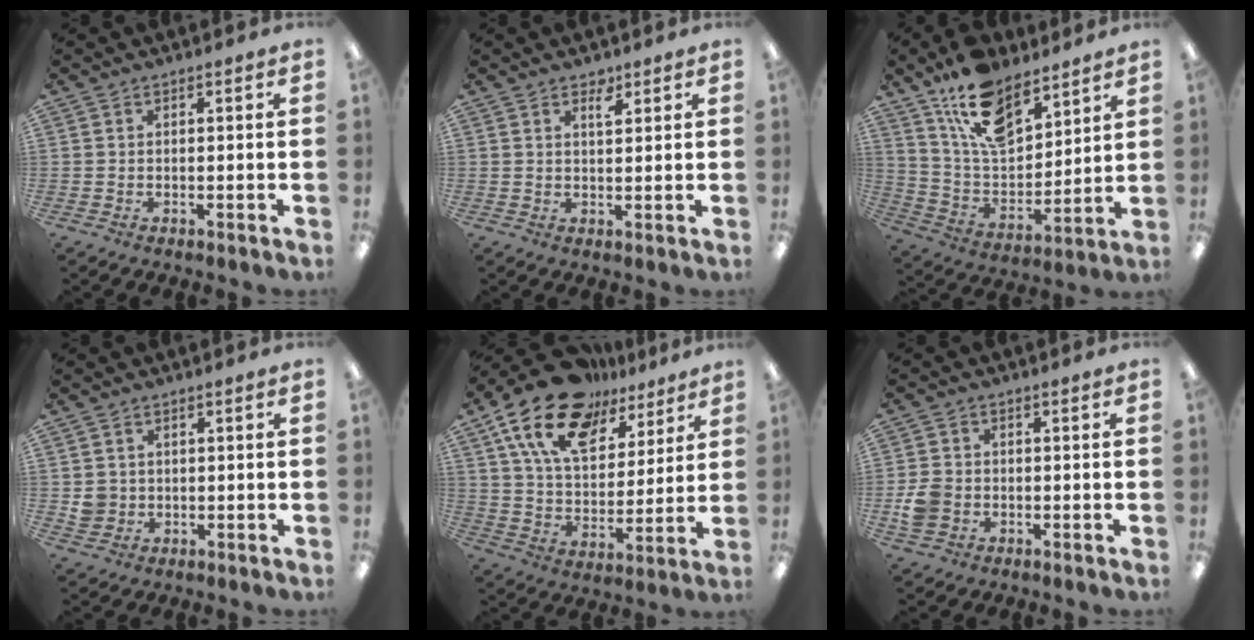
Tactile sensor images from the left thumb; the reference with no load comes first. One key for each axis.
{"total": 2.8, "fx": 2.1, "fy": 1.1, "fz": 1.4, "tx": -0.016, "ty": -0.007, "tz": 0.035}
{"total": 15.8, "fx": 10.8, "fy": 7.8, "fz": 8.4, "tx": -0.161, "ty": -0.051, "tz": 0.201}
{"total": 3.5, "fx": 0.4, "fy": 3.4, "fz": 0.8, "tx": -0.013, "ty": 0.004, "tz": 0.007}
{"total": 20.1, "fx": 13.0, "fy": 10.5, "fz": 11.1, "tx": -0.213, "ty": -0.061, "tz": 0.236}
{"total": 5.4, "fx": -1.4, "fy": 4.5, "fz": 2.6, "tx": -0.040, "ty": 0.009, "tz": -0.024}